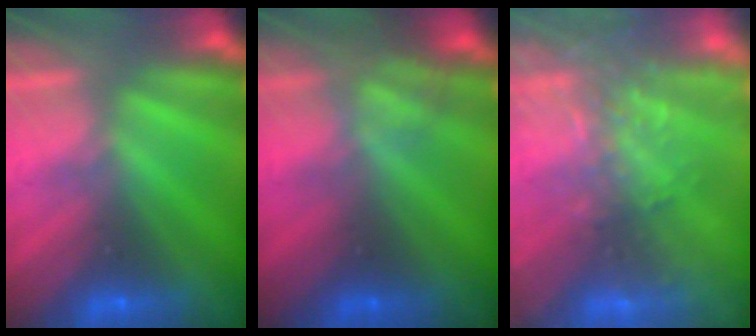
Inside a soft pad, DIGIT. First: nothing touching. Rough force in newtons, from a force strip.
{"total": 2.4}
{"total": 6.4}